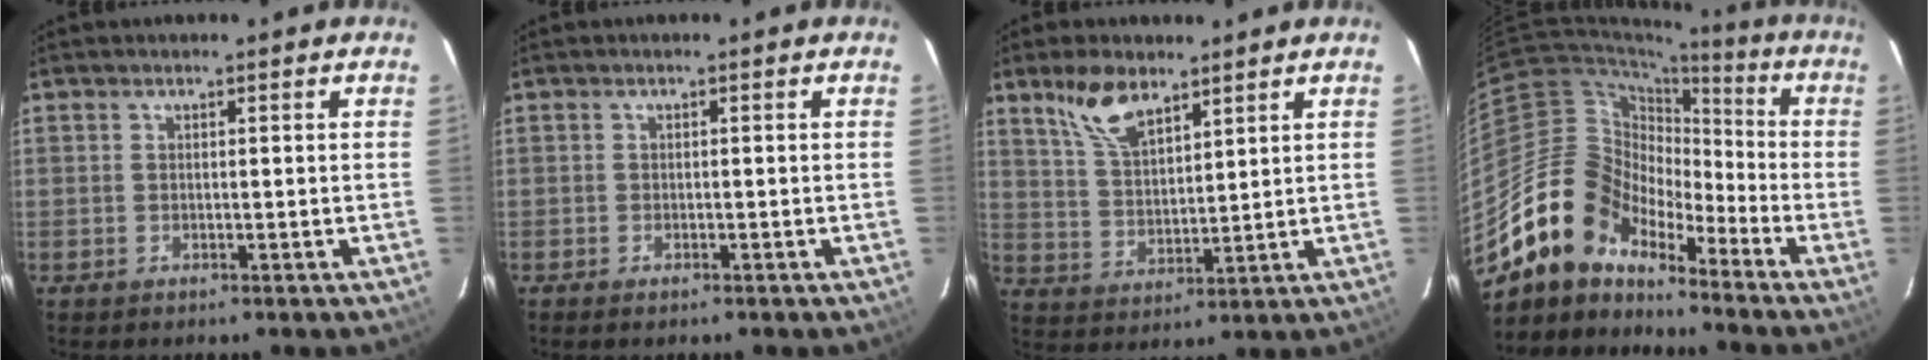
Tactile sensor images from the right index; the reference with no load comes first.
{"total": 1.1, "force": [-0.9, 0.5, 0.5], "torque": [-0.010, -0.004, -0.016]}
{"total": 8.9, "force": [6.2, 3.8, 5.2], "torque": [-0.098, 0.012, 0.127]}
{"total": 14.2, "force": [-11.5, 7.3, 3.9], "torque": [-0.076, 0.031, -0.223]}